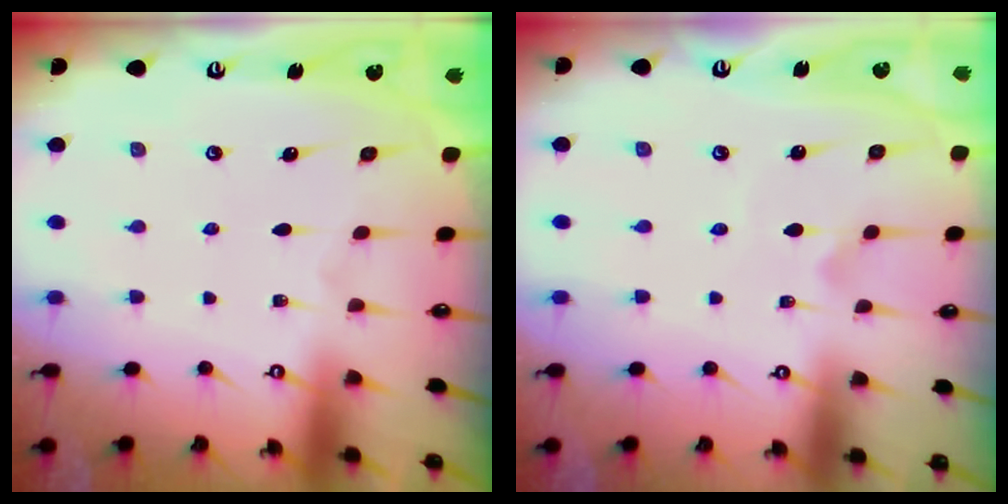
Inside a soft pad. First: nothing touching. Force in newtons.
{"total": 2.3, "press": 2.3, "slide": 0.1}